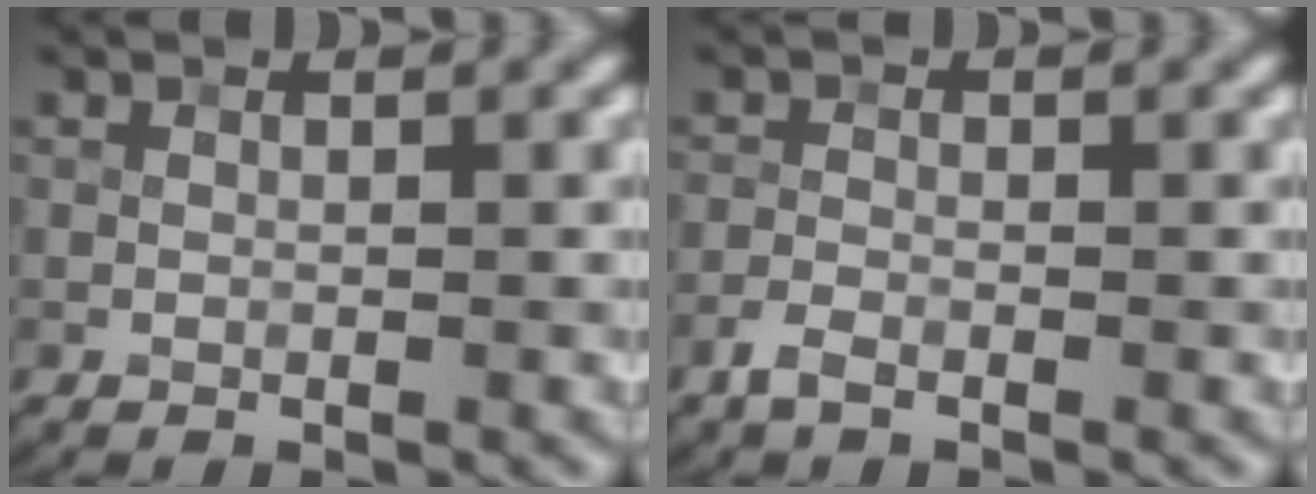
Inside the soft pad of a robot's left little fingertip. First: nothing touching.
{"total": 1.4, "force": [-1.1, 0.4, 0.7], "torque": [-0.015, -0.002, -0.026]}